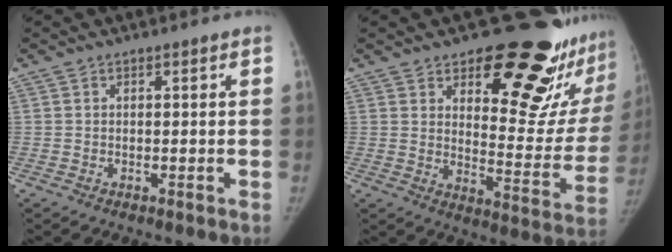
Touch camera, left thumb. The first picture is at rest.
{"total": 24.9, "force": [16.7, 9.6, 15.7], "torque": [-0.157, -0.120, 0.223]}